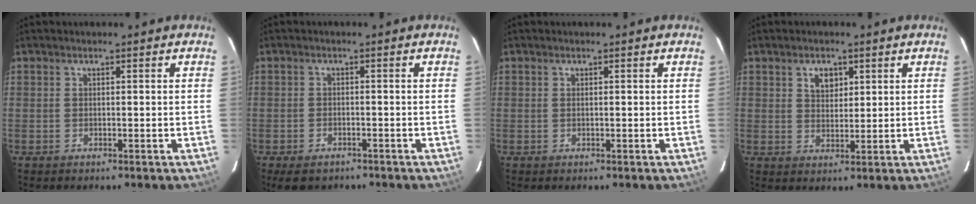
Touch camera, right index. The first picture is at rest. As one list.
[{"total": 4.8, "force": [-3.5, 2.7, 2.0], "torque": [-0.052, -0.010, -0.050]}, {"total": 0.0}, {"total": 3.9, "force": [1.8, 2.6, 2.2], "torque": [-0.030, 0.006, 0.033]}]